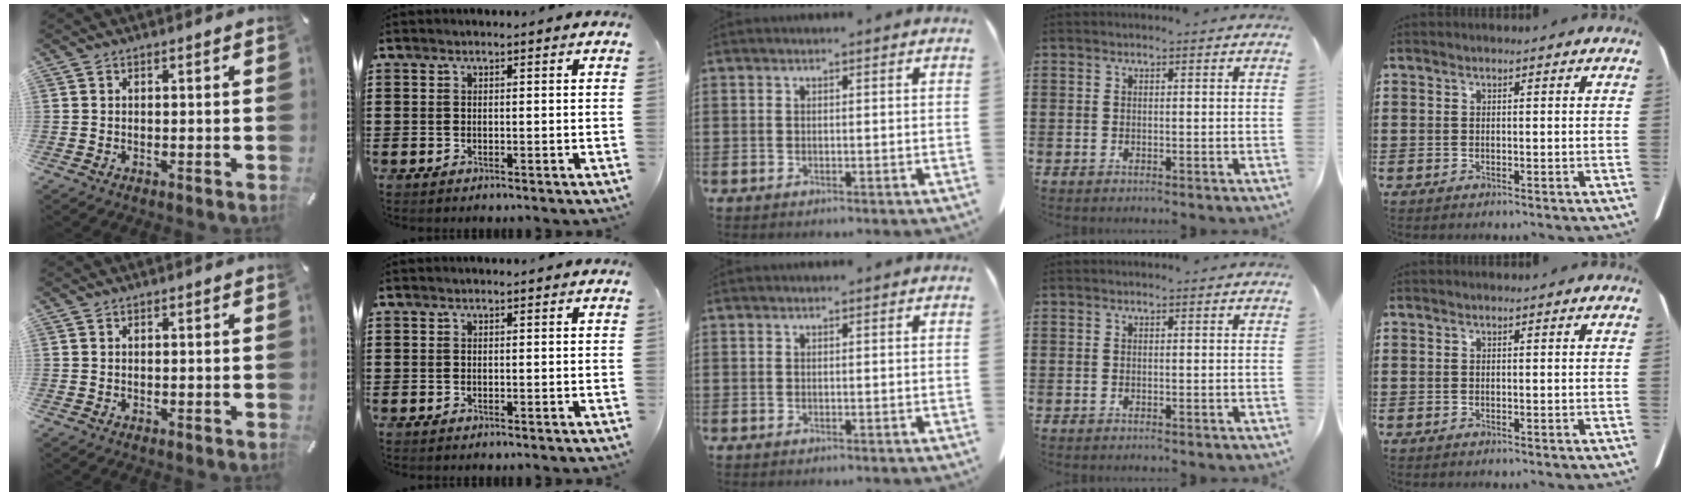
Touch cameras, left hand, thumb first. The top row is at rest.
{}